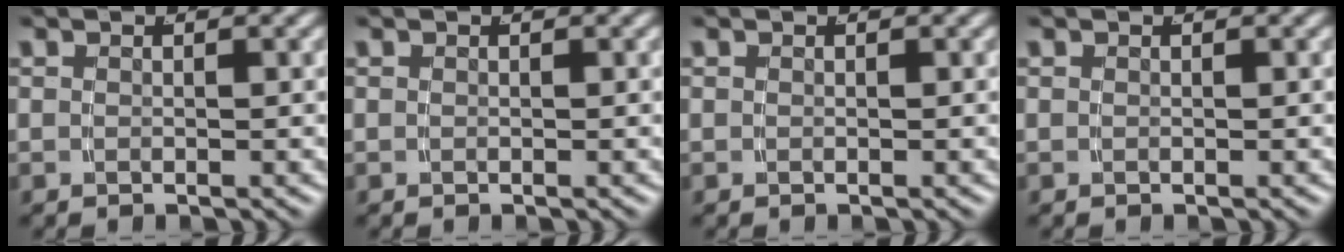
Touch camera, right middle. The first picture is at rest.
{"total": 0.0}
{"total": 0.0}
{"total": 0.0}